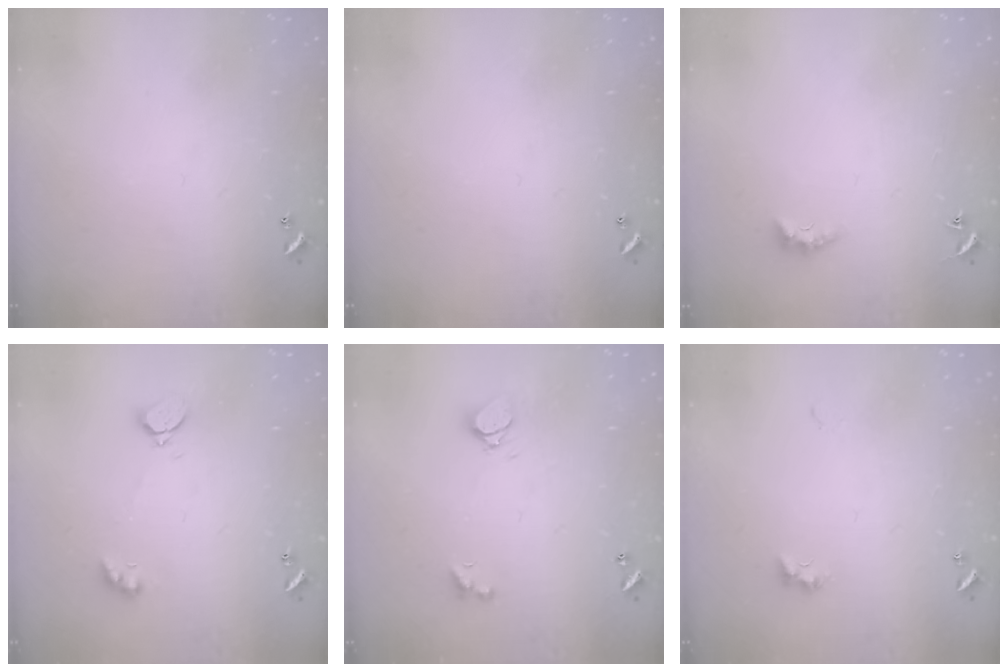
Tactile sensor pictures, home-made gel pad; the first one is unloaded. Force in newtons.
{"total": 0.0}
{"total": 2.2, "press": 2.1, "slide": 0.6}
{"total": 2.1, "press": 2.0, "slide": 0.5}
{"total": 2.8, "press": 2.7, "slide": 0.6}
{"total": 2.7, "press": 2.6, "slide": 0.6}